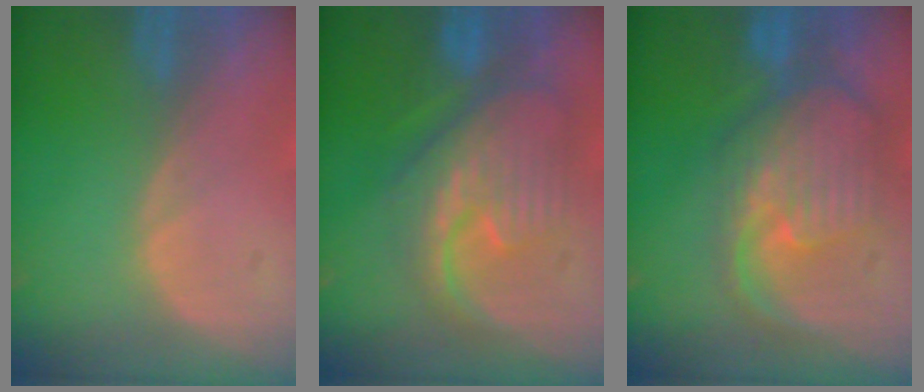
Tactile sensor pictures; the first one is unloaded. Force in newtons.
{"total": 9.7, "press": 9.7, "slide": 0.8}
{"total": 10.5, "press": 9.4, "slide": 4.7}